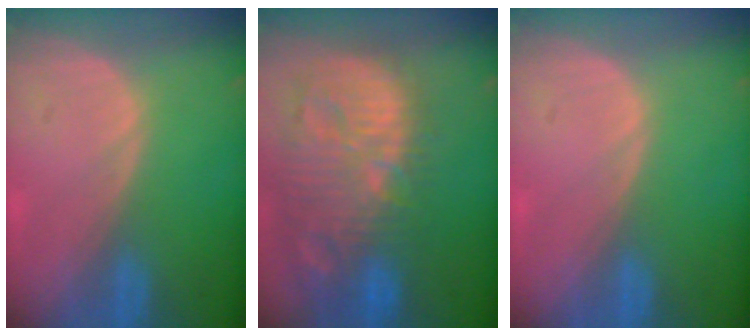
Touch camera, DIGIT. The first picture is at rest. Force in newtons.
{"total": 14.5, "press": 12.5, "slide": 7.2}
{"total": 0.0}